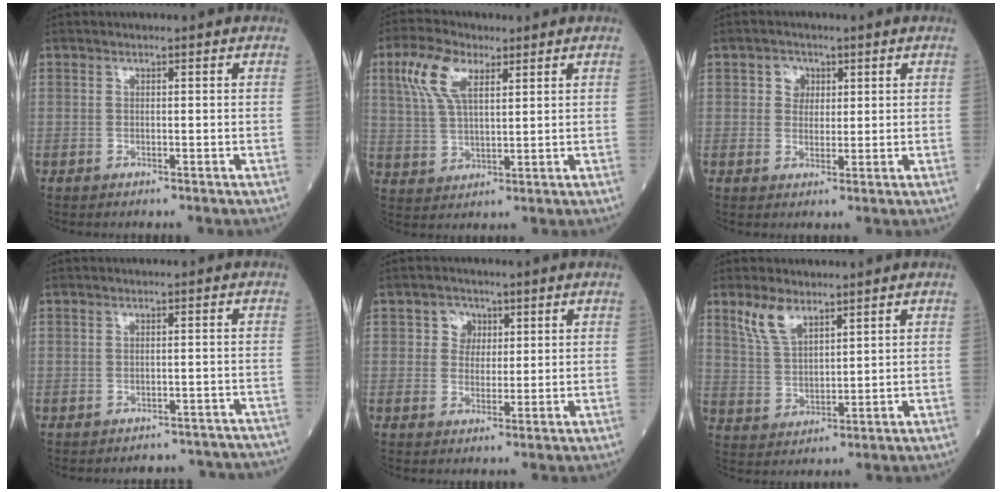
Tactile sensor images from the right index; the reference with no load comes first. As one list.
[{"total": 8.0, "force": [3.8, 3.2, 6.3], "torque": [-0.144, 0.017, 0.076]}, {"total": 2.7, "force": [0.9, 2.3, 1.0], "torque": [-0.015, 0.006, 0.011]}, {"total": 8.4, "force": [-8.0, 2.5, 0.5], "torque": [0.006, 0.017, -0.077]}, {"total": 3.2, "force": [1.0, 2.8, 0.9], "torque": [-0.013, 0.008, 0.013]}, {"total": 5.8, "force": [4.1, 2.3, 3.4], "torque": [-0.079, 0.006, 0.087]}]